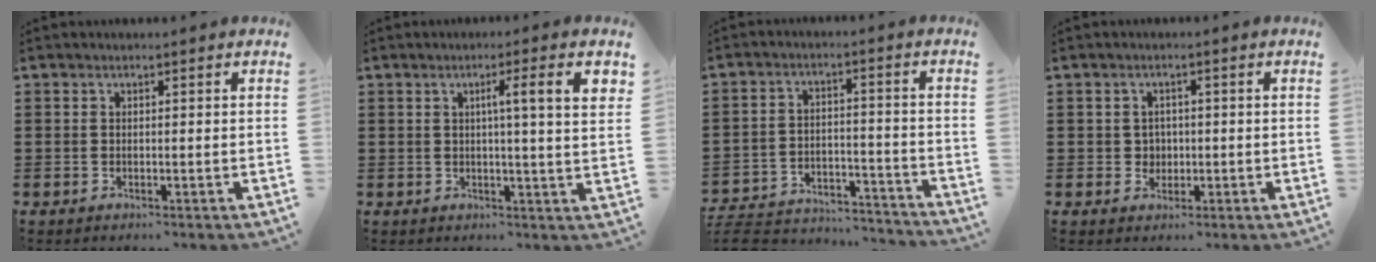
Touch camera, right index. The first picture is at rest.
{"total": 5.8, "force": [1.6, 0.0, 5.6], "torque": [-0.099, -0.005, 0.019]}
{"total": 6.7, "force": [-6.5, 1.1, 1.5], "torque": [-0.038, 0.009, -0.131]}
{"total": 2.0, "force": [0.0, 1.9, 0.6], "torque": [-0.019, 0.006, -0.002]}